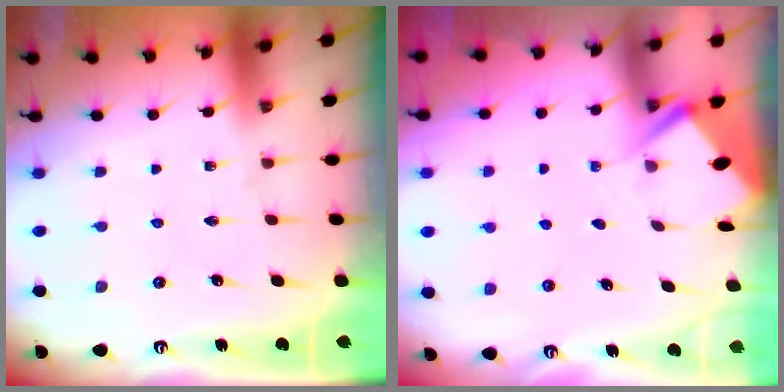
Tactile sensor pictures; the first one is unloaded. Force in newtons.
{"total": 2.9, "press": 2.9, "slide": 0.4}